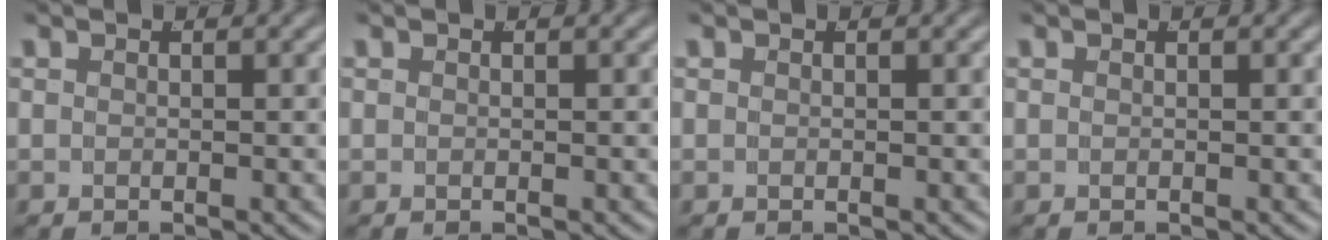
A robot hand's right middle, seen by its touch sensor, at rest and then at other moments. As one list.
[{"total": 0.0}, {"total": 0.0}, {"total": 0.0}]